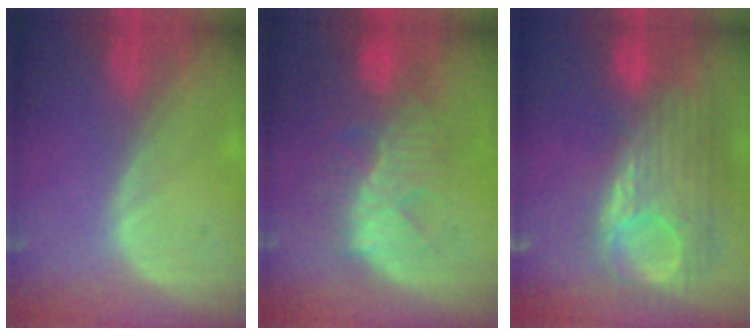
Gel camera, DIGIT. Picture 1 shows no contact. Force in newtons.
{"total": 10.0, "press": 9.0, "slide": 4.2}
{"total": 12.0, "press": 10.4, "slide": 6.0}